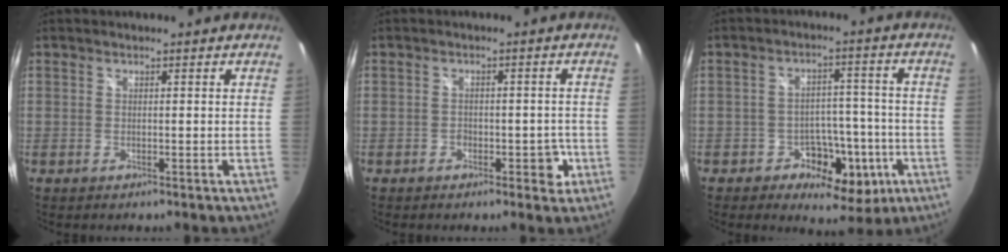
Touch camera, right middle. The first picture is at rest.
{"total": 3.6, "force": [-1.9, 2.5, 1.8], "torque": [-0.025, 0.004, -0.020]}
{"total": 10.0, "force": [-4.3, 7.3, 5.2], "torque": [-0.079, 0.018, -0.046]}